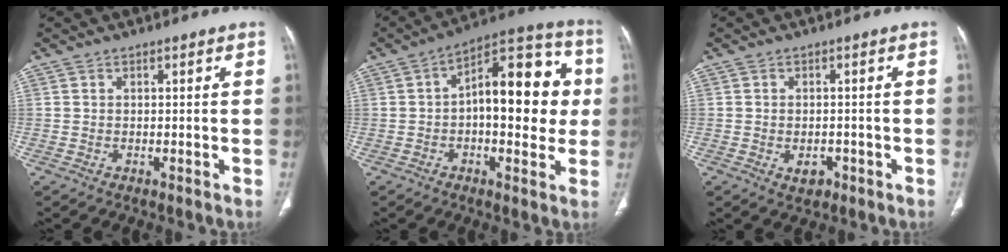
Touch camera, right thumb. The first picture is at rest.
{"total": 18.3, "force": [1.0, 8.8, 16.0], "torque": [-0.189, 0.034, 0.008]}
{"total": 2.9, "force": [-1.2, 2.1, 1.7], "torque": [-0.013, 0.006, -0.010]}